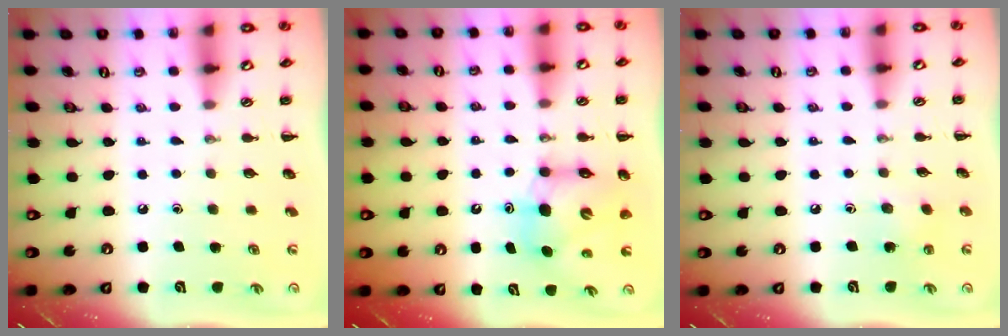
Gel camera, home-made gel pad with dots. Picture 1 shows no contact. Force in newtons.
{"total": 7.9, "press": 7.6, "slide": 2.1}
{"total": 5.2, "press": 5.1, "slide": 1.3}